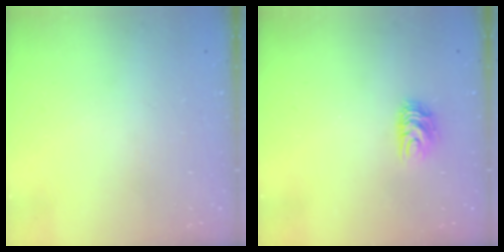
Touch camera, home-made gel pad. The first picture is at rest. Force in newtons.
{"total": 6.7, "press": 6.6, "slide": 0.6}